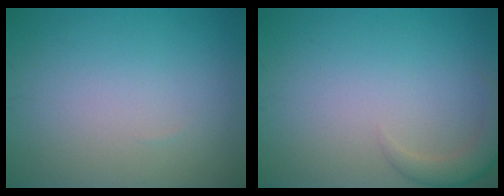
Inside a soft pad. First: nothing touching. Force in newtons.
{"total": 2.3, "press": 2.3, "slide": 0.2}